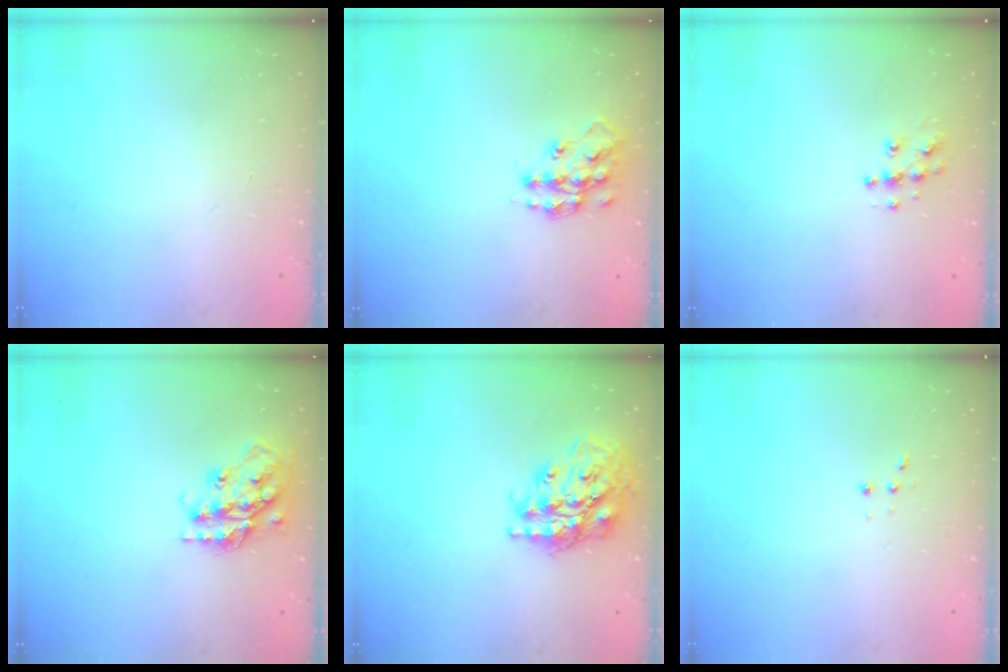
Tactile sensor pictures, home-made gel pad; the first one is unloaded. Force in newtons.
{"total": 13.2, "press": 13.1, "slide": 0.9}
{"total": 7.6, "press": 7.6, "slide": 0.4}
{"total": 17.6, "press": 17.5, "slide": 1.3}
{"total": 19.9, "press": 19.8, "slide": 2.4}
{"total": 2.8, "press": 2.7, "slide": 0.7}